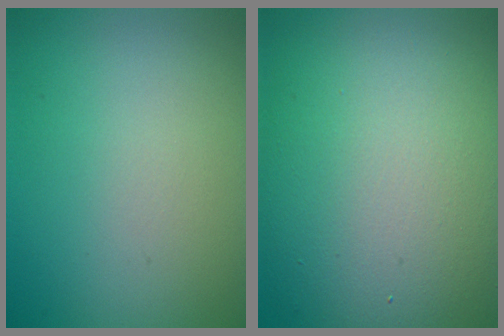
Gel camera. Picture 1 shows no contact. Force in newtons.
{"total": 14.7, "press": 14.7, "slide": 0.6}